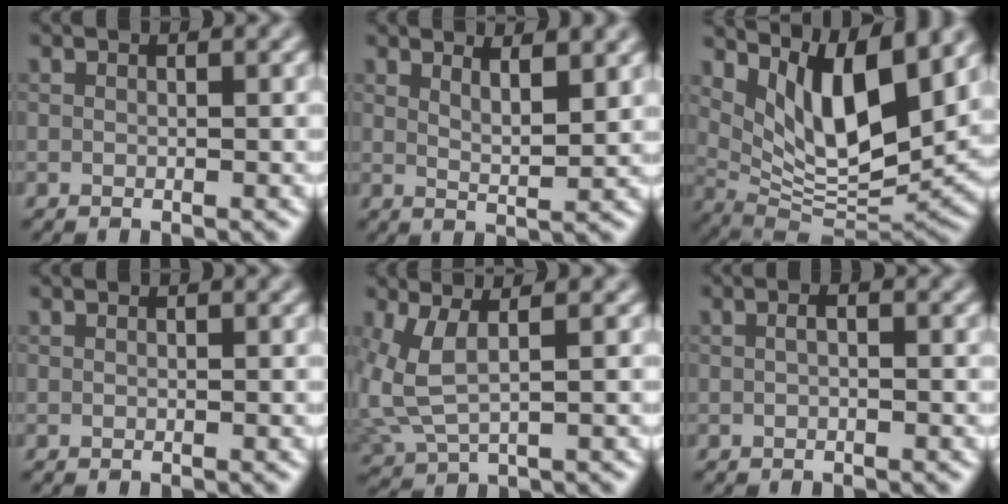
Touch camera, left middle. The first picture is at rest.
{"total": 2.9, "force": [1.9, 0.7, 2.0], "torque": [-0.026, -0.005, 0.029]}
{"total": 9.7, "force": [5.0, 3.2, 7.8], "torque": [-0.138, -0.021, 0.101]}
{"total": 0.0}
{"total": 3.5, "force": [0.7, 1.4, 3.2], "torque": [-0.104, -0.013, 0.023]}
{"total": 0.5, "force": [-0.2, -0.1, 0.5], "torque": [-0.016, -0.008, -0.004]}